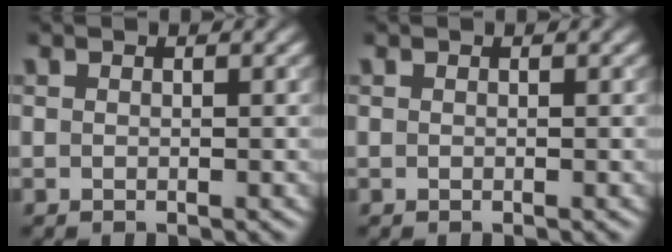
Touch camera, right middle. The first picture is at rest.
{"total": 0.0}